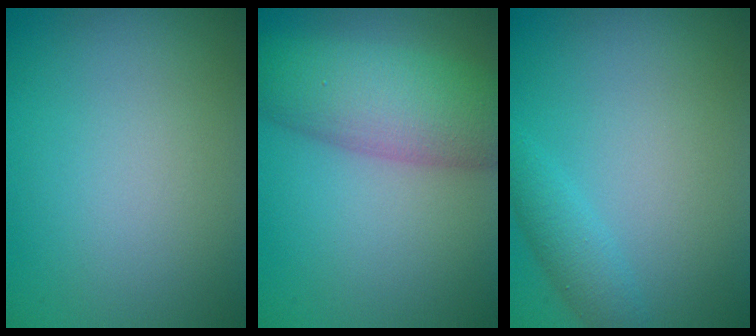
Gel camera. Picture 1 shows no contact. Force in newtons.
{"total": 7.8, "press": 7.8, "slide": 0.3}
{"total": 1.9, "press": 1.9, "slide": 0.1}